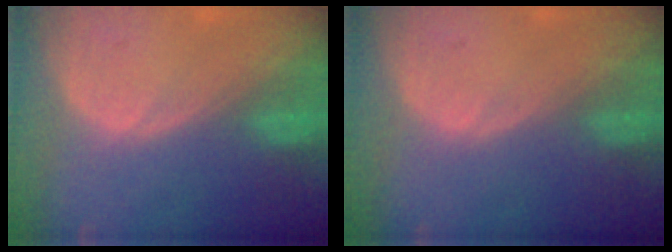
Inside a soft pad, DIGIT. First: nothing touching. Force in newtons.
{"total": 0.0}